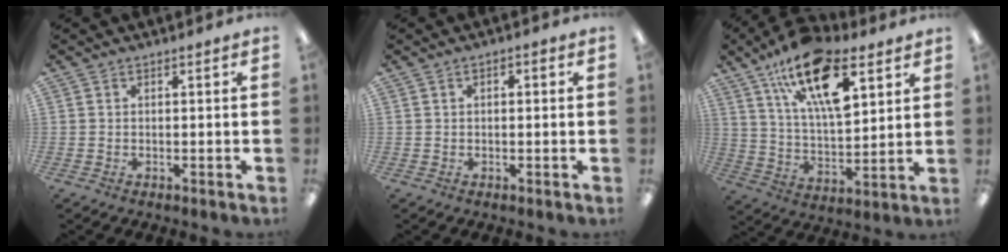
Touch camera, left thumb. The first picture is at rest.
{"total": 0.9, "force": [0.0, 0.6, 0.7], "torque": [-0.013, 0.004, -0.001]}
{"total": 20.0, "force": [11.0, 8.6, 14.3], "torque": [-0.229, -0.046, 0.184]}